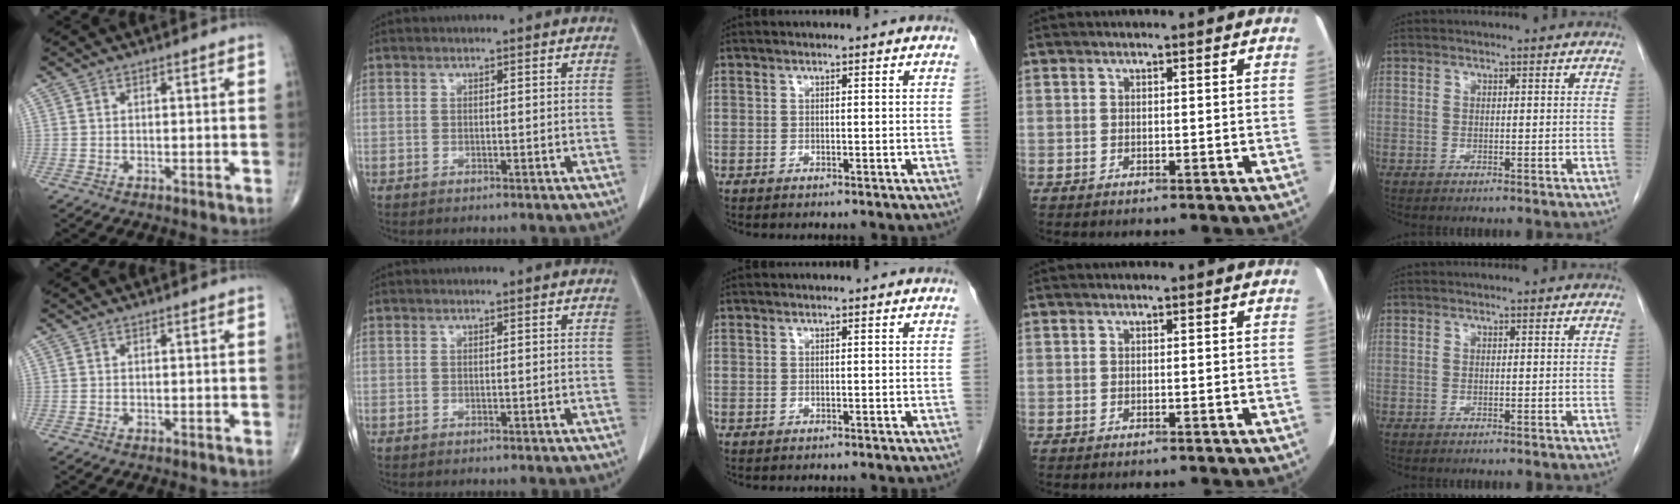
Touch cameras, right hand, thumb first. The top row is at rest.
{}